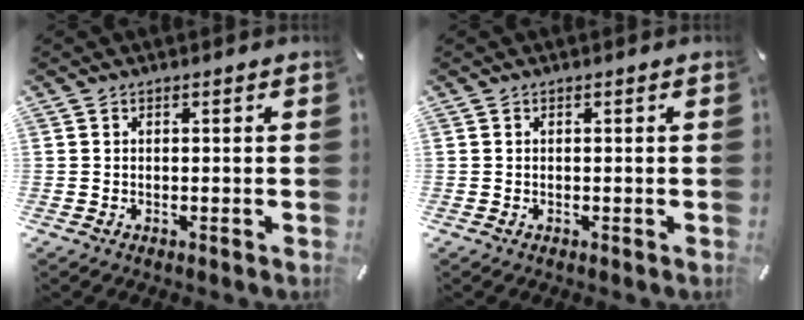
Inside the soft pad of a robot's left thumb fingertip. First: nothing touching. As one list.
[{"total": 0.0}]